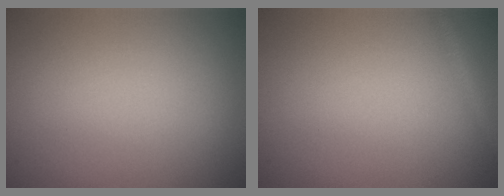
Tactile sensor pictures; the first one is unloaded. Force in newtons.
{"total": 1.4, "press": 1.4, "slide": 0.1}